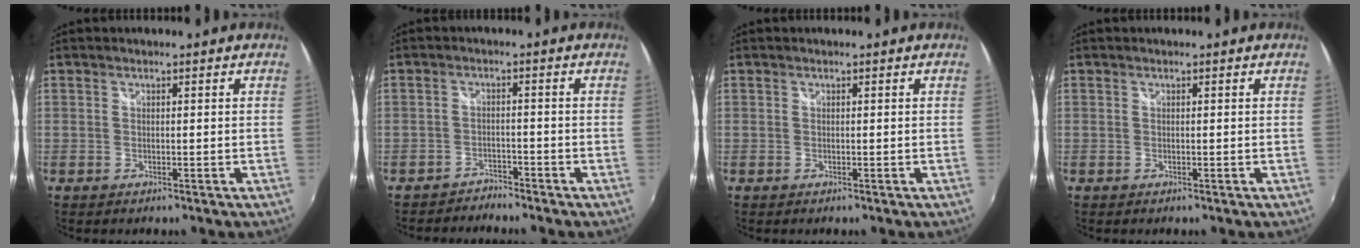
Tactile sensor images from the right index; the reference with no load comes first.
{"total": 3.1, "force": [-3.0, 0.9, -0.1], "torque": [-0.009, 0.000, -0.056]}
{"total": 0.0}
{"total": 0.0}